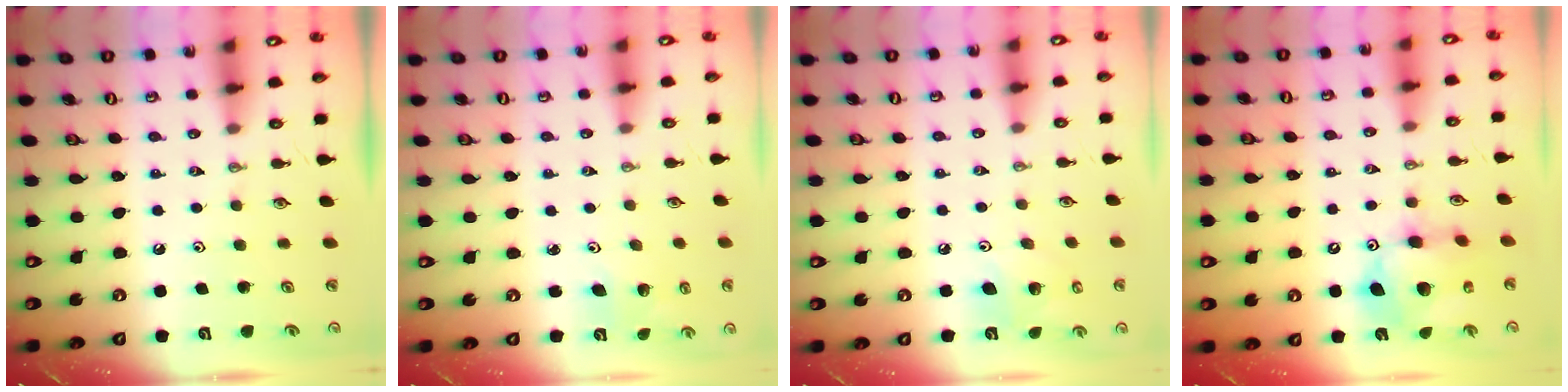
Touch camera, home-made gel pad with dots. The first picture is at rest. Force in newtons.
{"total": 3.4, "press": 2.8, "slide": 2.1}
{"total": 8.6, "press": 8.4, "slide": 1.7}
{"total": 13.4, "press": 13.4, "slide": 1.3}